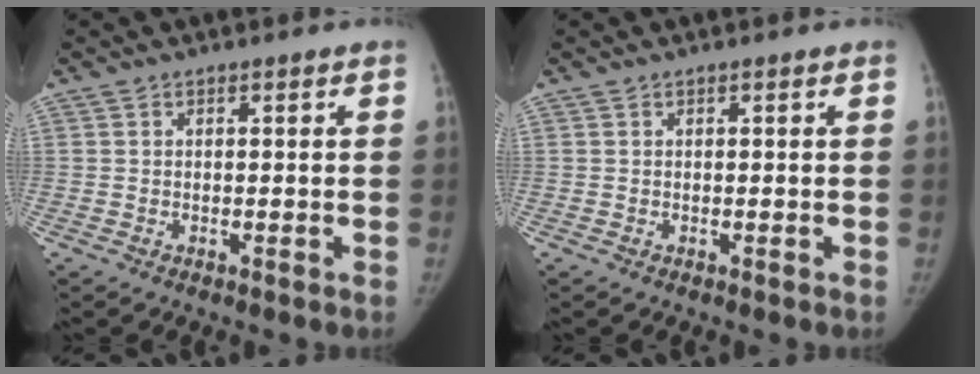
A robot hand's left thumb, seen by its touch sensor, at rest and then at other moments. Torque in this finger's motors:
{"motor_torque": [0.00, 0.00, 0.22, -0.23, 0.01]}